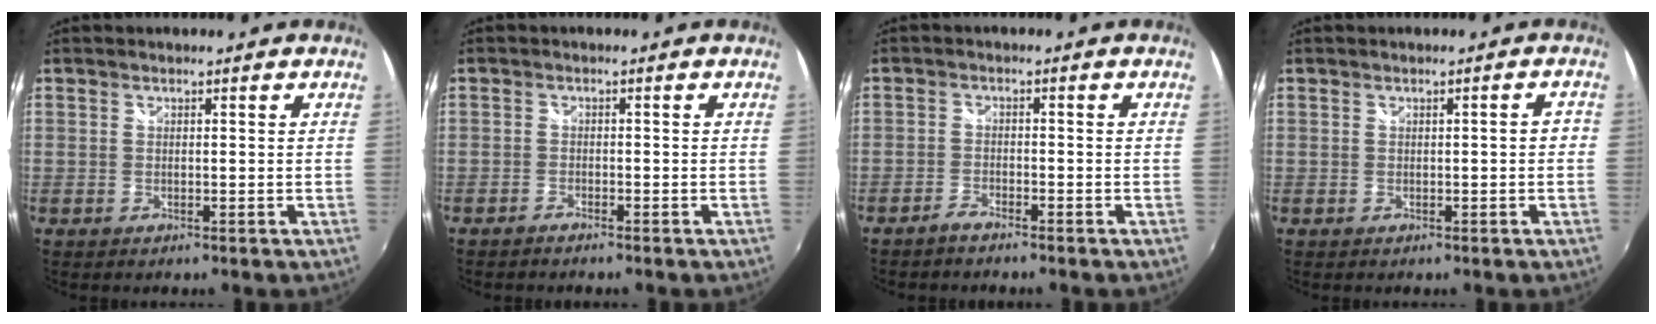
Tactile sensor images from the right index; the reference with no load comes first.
{"total": 1.4, "force": [-1.3, 0.0, 0.3], "torque": [-0.017, -0.003, -0.027]}
{"total": 2.1, "force": [-2.0, 0.1, 0.6], "torque": [-0.028, -0.001, -0.041]}
{"total": 1.5, "force": [-0.2, 0.2, 1.5], "torque": [-0.019, 0.007, -0.002]}